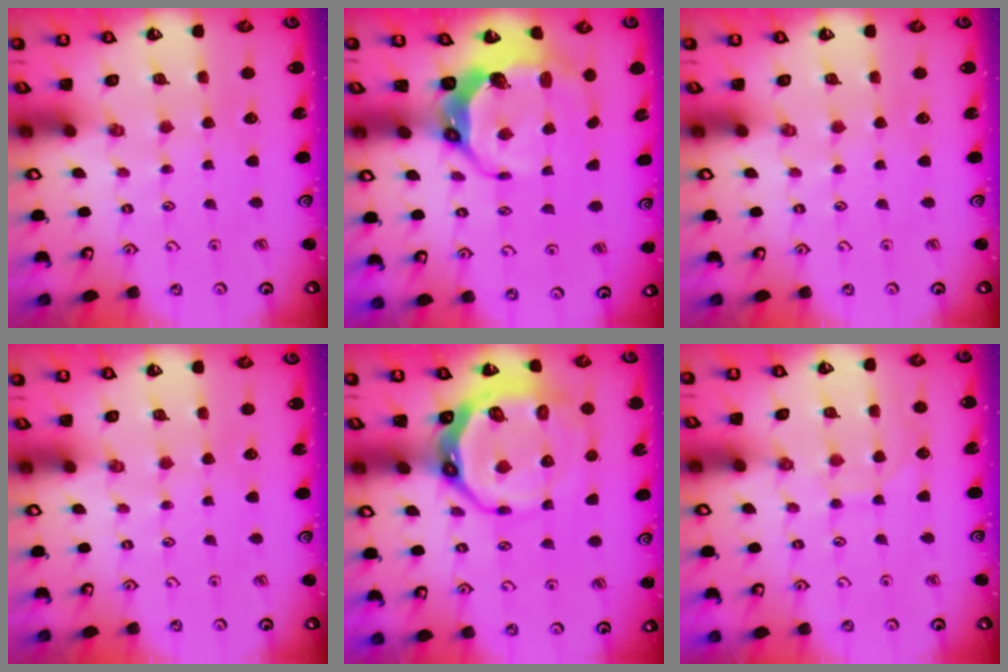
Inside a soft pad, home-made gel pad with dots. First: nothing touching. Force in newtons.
{"total": 8.1, "press": 6.8, "slide": 4.5}
{"total": 0.0}
{"total": 0.0}
{"total": 15.2, "press": 14.7, "slide": 3.8}
{"total": 5.9, "press": 5.9, "slide": 0.5}